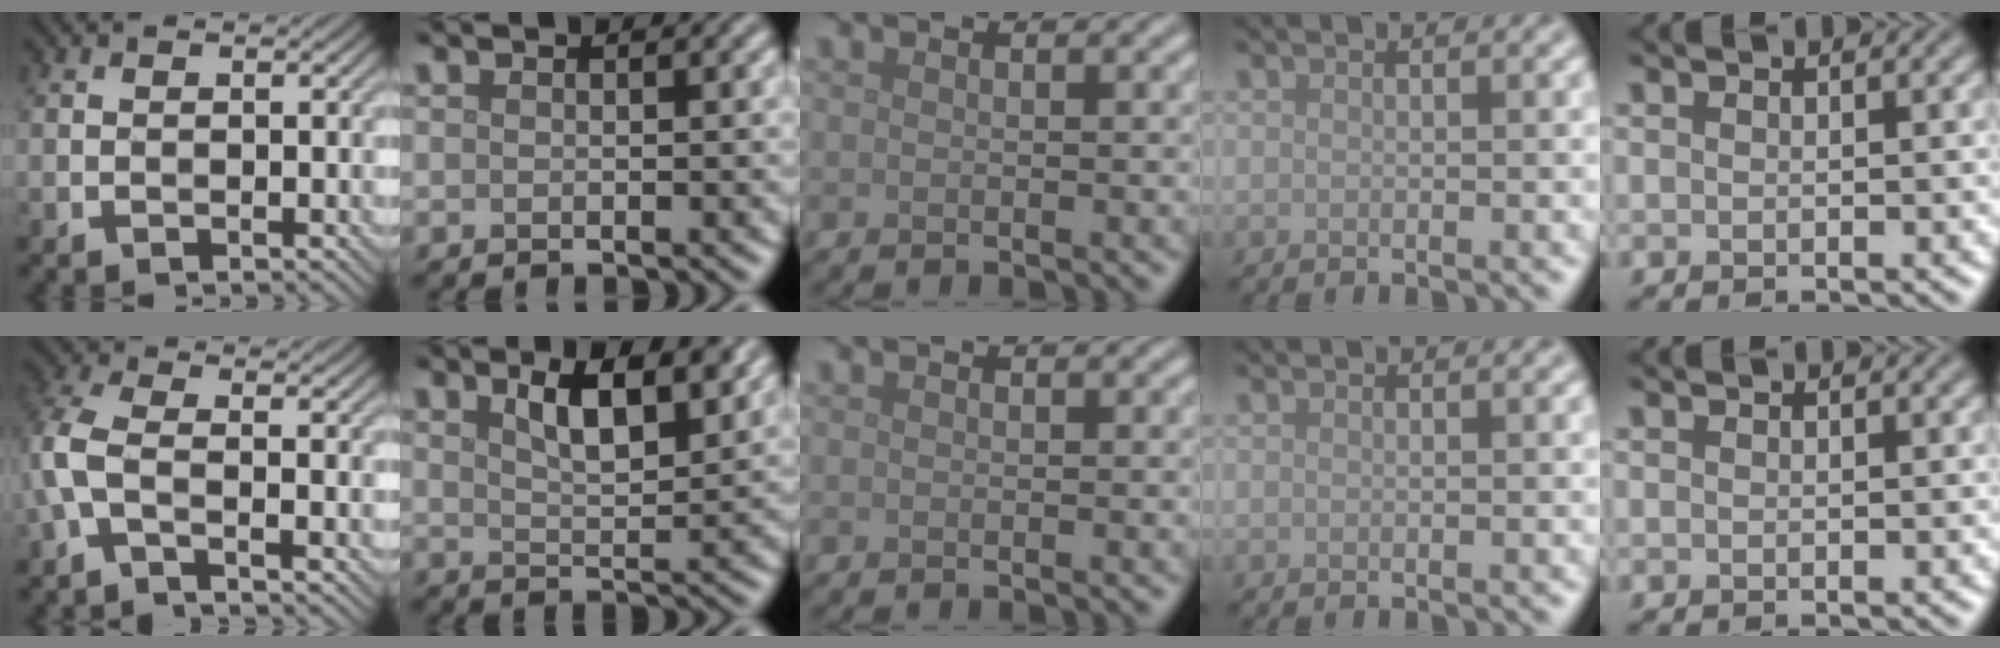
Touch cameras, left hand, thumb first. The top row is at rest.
{"thumb": {"total": 4.5, "force": [-1.7, 1.5, 3.9], "torque": [-0.103, 0.003, -0.049]}, "index": {"total": 5.2, "force": [2.8, 1.8, 4.1], "torque": [-0.068, 0.002, 0.045]}}